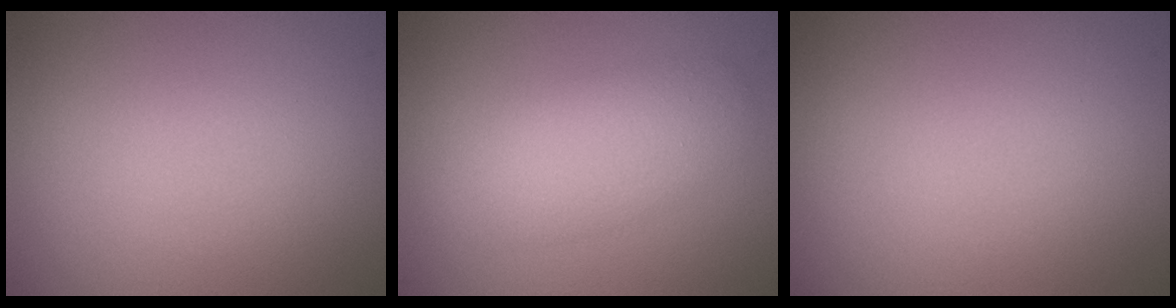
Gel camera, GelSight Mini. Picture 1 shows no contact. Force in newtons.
{"total": 3.4, "press": 3.4, "slide": 0.2}
{"total": 0.0}